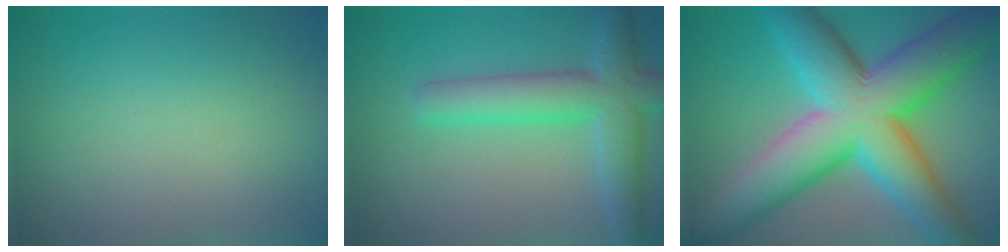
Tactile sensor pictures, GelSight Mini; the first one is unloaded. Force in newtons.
{"total": 5.6, "press": 5.6, "slide": 0.3}
{"total": 14.8, "press": 14.8, "slide": 0.4}